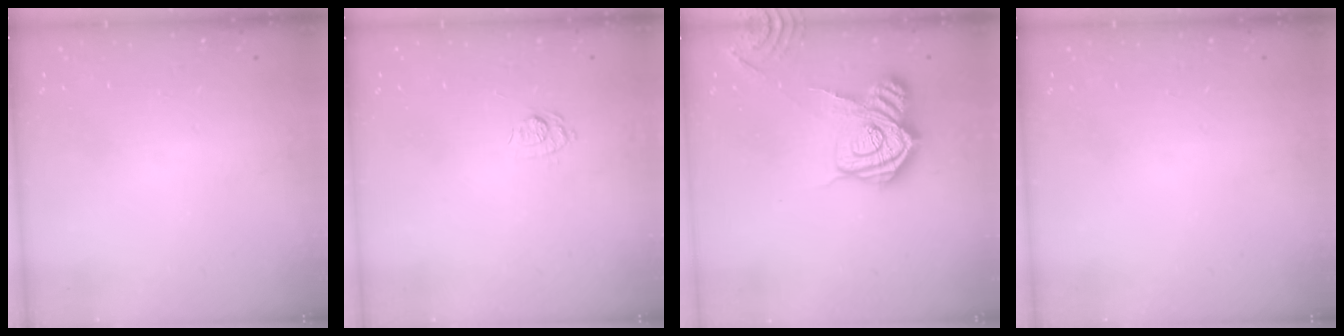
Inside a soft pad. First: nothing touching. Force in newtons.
{"total": 8.1, "press": 7.9, "slide": 1.4}
{"total": 17.5, "press": 17.5, "slide": 1.3}
{"total": 0.0}